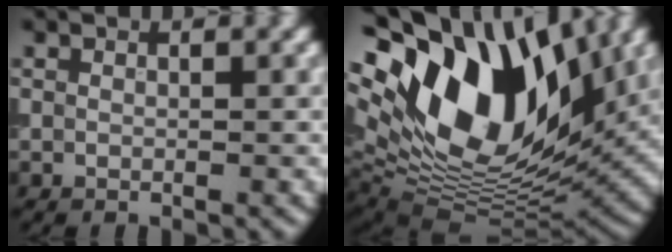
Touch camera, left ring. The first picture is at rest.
{"total": 18.8, "force": [6.9, 10.5, 14.0], "torque": [-0.277, 0.019, 0.114]}